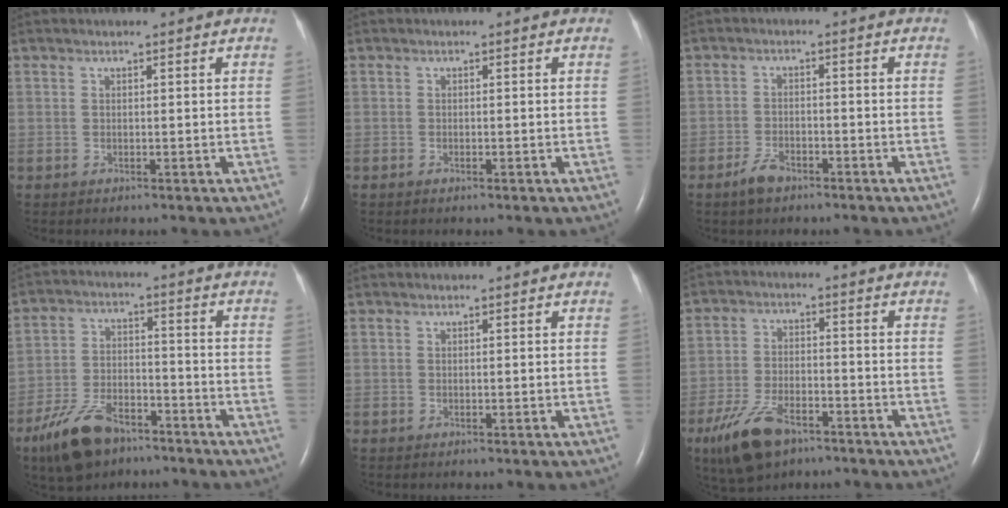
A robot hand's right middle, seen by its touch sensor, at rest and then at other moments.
{"total": 0.6, "force": [-0.4, 0.1, 0.4], "torque": [-0.011, -0.002, -0.004]}
{"total": 3.3, "force": [-2.4, 1.4, 1.7], "torque": [-0.042, -0.001, -0.041]}
{"total": 10.6, "force": [-7.5, 4.7, 5.8], "torque": [-0.123, -0.008, -0.133]}
{"total": 0.0}
{"total": 9.9, "force": [-6.3, 4.2, 6.3], "torque": [-0.137, -0.009, -0.111]}